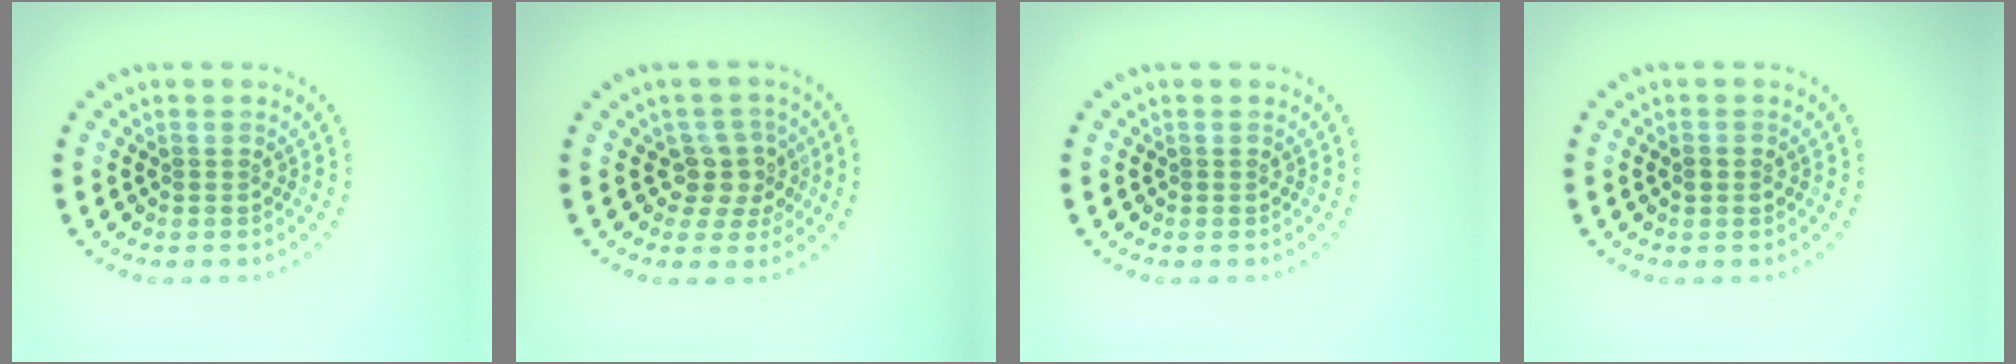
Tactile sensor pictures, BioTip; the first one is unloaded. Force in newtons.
{"total": 2.9, "press": 2.3, "slide": 1.7}
{"total": 0.0}
{"total": 1.3, "press": 1.3, "slide": 0.1}